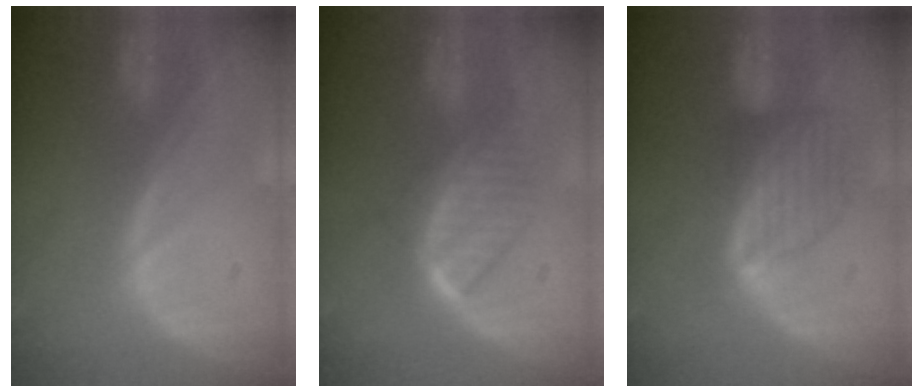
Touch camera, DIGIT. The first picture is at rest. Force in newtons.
{"total": 6.7, "press": 6.0, "slide": 2.9}
{"total": 5.9, "press": 5.7, "slide": 1.3}